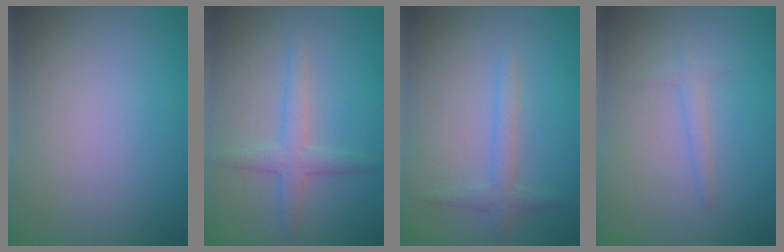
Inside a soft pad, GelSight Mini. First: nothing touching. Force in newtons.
{"total": 2.6, "press": 2.6, "slide": 0.1}
{"total": 1.8, "press": 1.8, "slide": 0.1}
{"total": 1.1, "press": 1.1, "slide": 0.1}